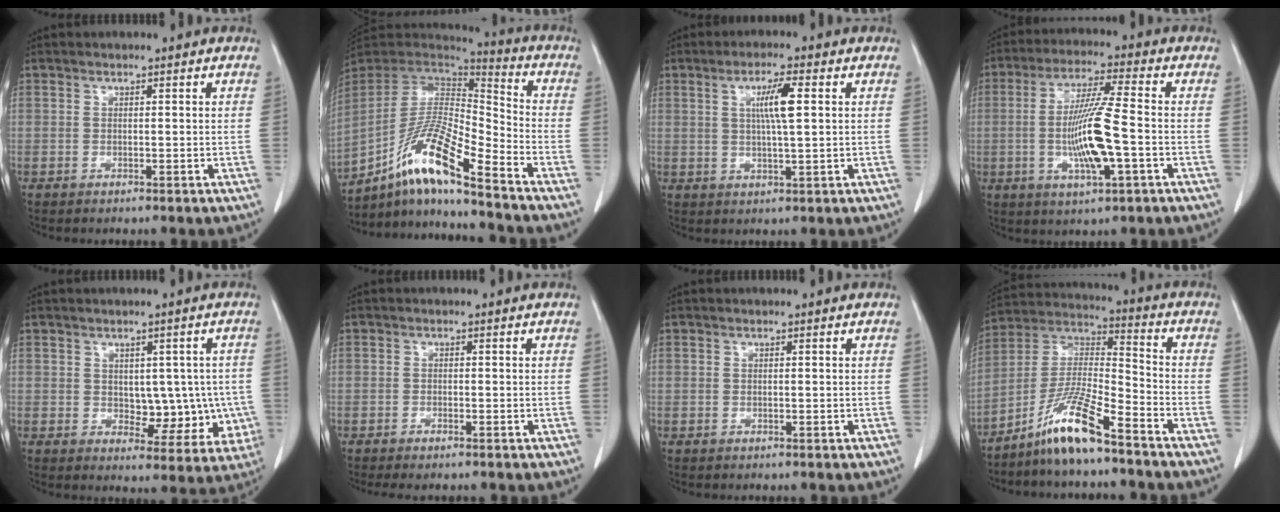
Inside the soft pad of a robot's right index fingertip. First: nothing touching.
{"total": 15.4, "force": [-10.4, 0.8, 11.4], "torque": [-0.219, 0.003, -0.187]}
{"total": 5.4, "force": [1.3, 0.2, 5.3], "torque": [-0.096, 0.000, 0.023]}
{"total": 11.4, "force": [-2.1, 0.5, 11.2], "torque": [-0.221, -0.008, -0.041]}
{"total": 8.0, "force": [-0.3, 4.9, 6.3], "torque": [-0.056, 0.011, 0.011]}
{"total": 2.1, "force": [-1.8, 0.4, 1.1], "torque": [-0.018, -0.005, -0.024]}
{"total": 0.0}
{"total": 11.2, "force": [-8.1, 0.5, 7.7], "torque": [-0.162, -0.002, -0.157]}